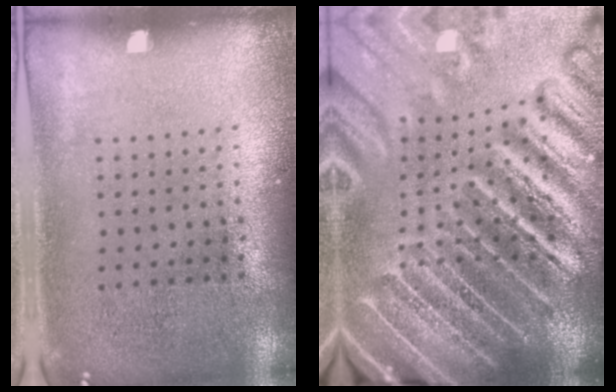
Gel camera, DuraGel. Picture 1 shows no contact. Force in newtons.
{"total": 5.8, "press": 5.0, "slide": 2.9}